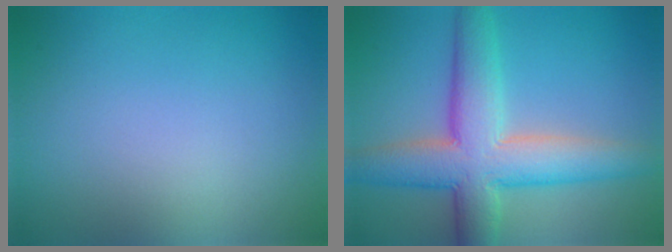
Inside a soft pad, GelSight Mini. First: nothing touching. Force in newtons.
{"total": 8.4, "press": 8.4, "slide": 0.4}